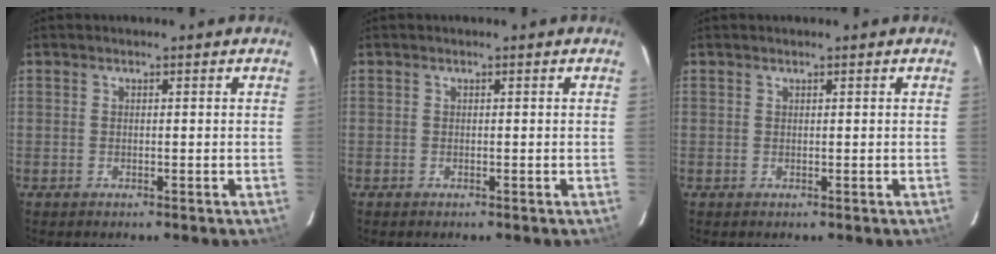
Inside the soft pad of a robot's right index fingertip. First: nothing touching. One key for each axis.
{"total": 0.0}
{"total": 0.0}